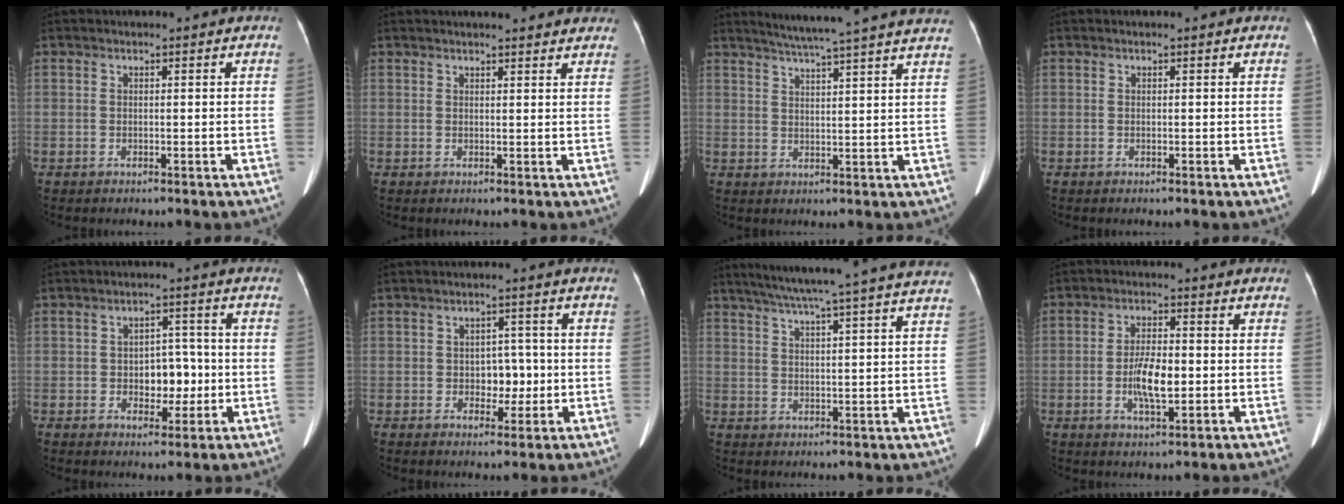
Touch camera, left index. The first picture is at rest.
{"total": 11.0, "force": [9.9, 2.1, 4.3], "torque": [-0.040, 0.016, 0.103]}
{"total": 17.7, "force": [15.7, -1.1, 8.0], "torque": [-0.132, -0.011, 0.198]}
{"total": 0.0}
{"total": 5.4, "force": [-0.9, 3.5, 4.1], "torque": [-0.057, 0.015, -0.009]}
{"total": 4.2, "force": [-0.6, 2.9, 3.0], "torque": [-0.039, 0.012, -0.005]}
{"total": 21.9, "force": [19.1, -1.0, 10.7], "torque": [-0.177, -0.003, 0.245]}
{"total": 6.0, "force": [-1.1, 1.9, 5.6], "torque": [-0.113, 0.003, -0.019]}